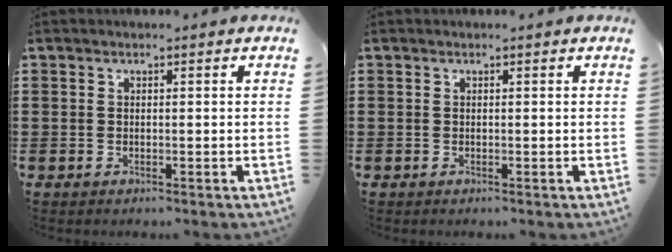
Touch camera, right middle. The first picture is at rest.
{"total": 0.0}